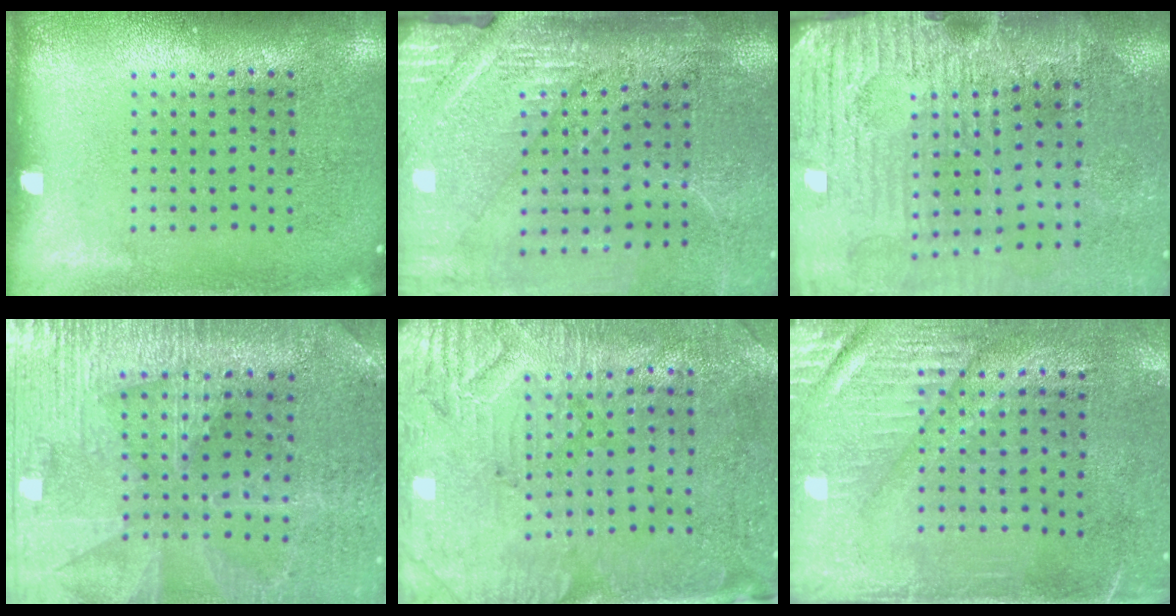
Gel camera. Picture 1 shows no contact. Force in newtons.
{"total": 3.5, "press": 3.3, "slide": 1.1}
{"total": 3.9, "press": 3.6, "slide": 1.4}
{"total": 2.3, "press": 2.3, "slide": 0.5}
{"total": 3.1, "press": 2.7, "slide": 1.5}
{"total": 3.1, "press": 2.6, "slide": 1.6}